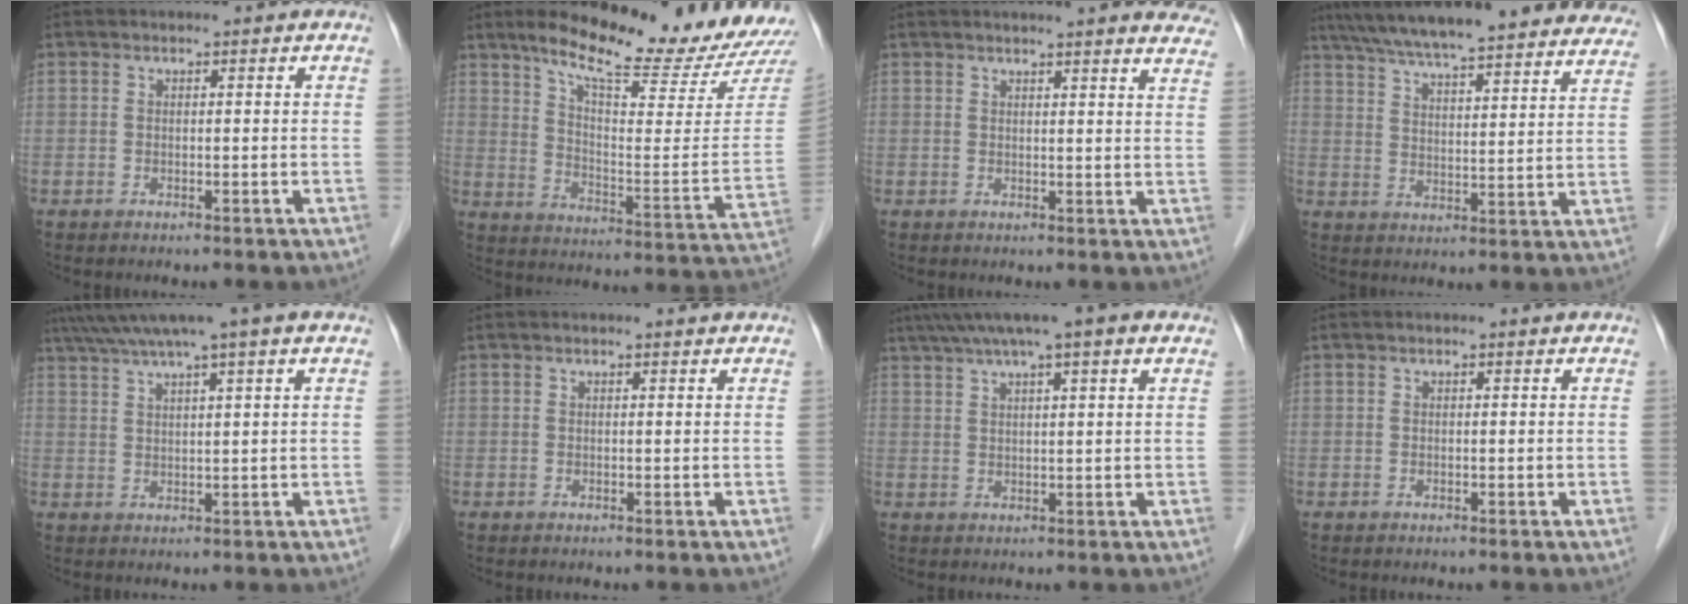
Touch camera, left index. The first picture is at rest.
{"total": 18.9, "force": [17.1, 0.4, 8.1], "torque": [-0.129, -0.067, 0.237]}
{"total": 16.6, "force": [15.3, 1.6, 6.2], "torque": [-0.068, -0.022, 0.163]}
{"total": 30.1, "force": [26.5, 4.3, 13.6], "torque": [-0.222, -0.013, 0.338]}
{"total": 8.5, "force": [6.2, -0.8, 5.7], "torque": [-0.099, 0.037, 0.096]}
{"total": 0.6, "force": [0.6, 0.0, 0.2], "torque": [-0.010, 0.001, 0.008]}
{"total": 10.6, "force": [7.2, 1.0, 7.7], "torque": [-0.125, 0.043, 0.107]}
{"total": 0.0}